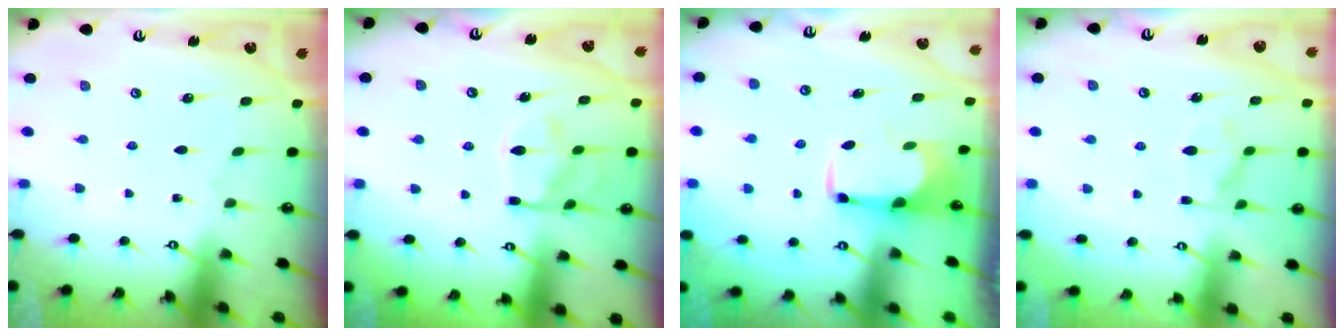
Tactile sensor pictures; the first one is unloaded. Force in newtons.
{"total": 12.5, "press": 12.4, "slide": 1.4}
{"total": 1.8, "press": 1.6, "slide": 0.8}
{"total": 3.5, "press": 3.3, "slide": 1.3}